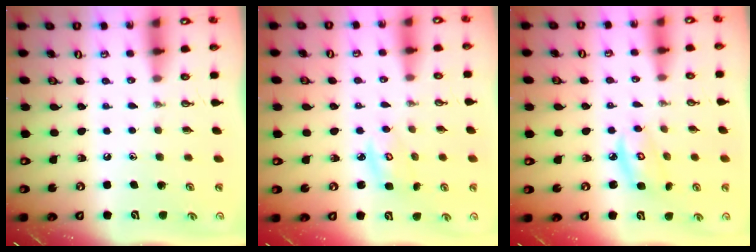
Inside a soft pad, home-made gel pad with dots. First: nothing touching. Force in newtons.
{"total": 3.6, "press": 3.6, "slide": 0.2}
{"total": 5.2, "press": 5.2, "slide": 0.2}